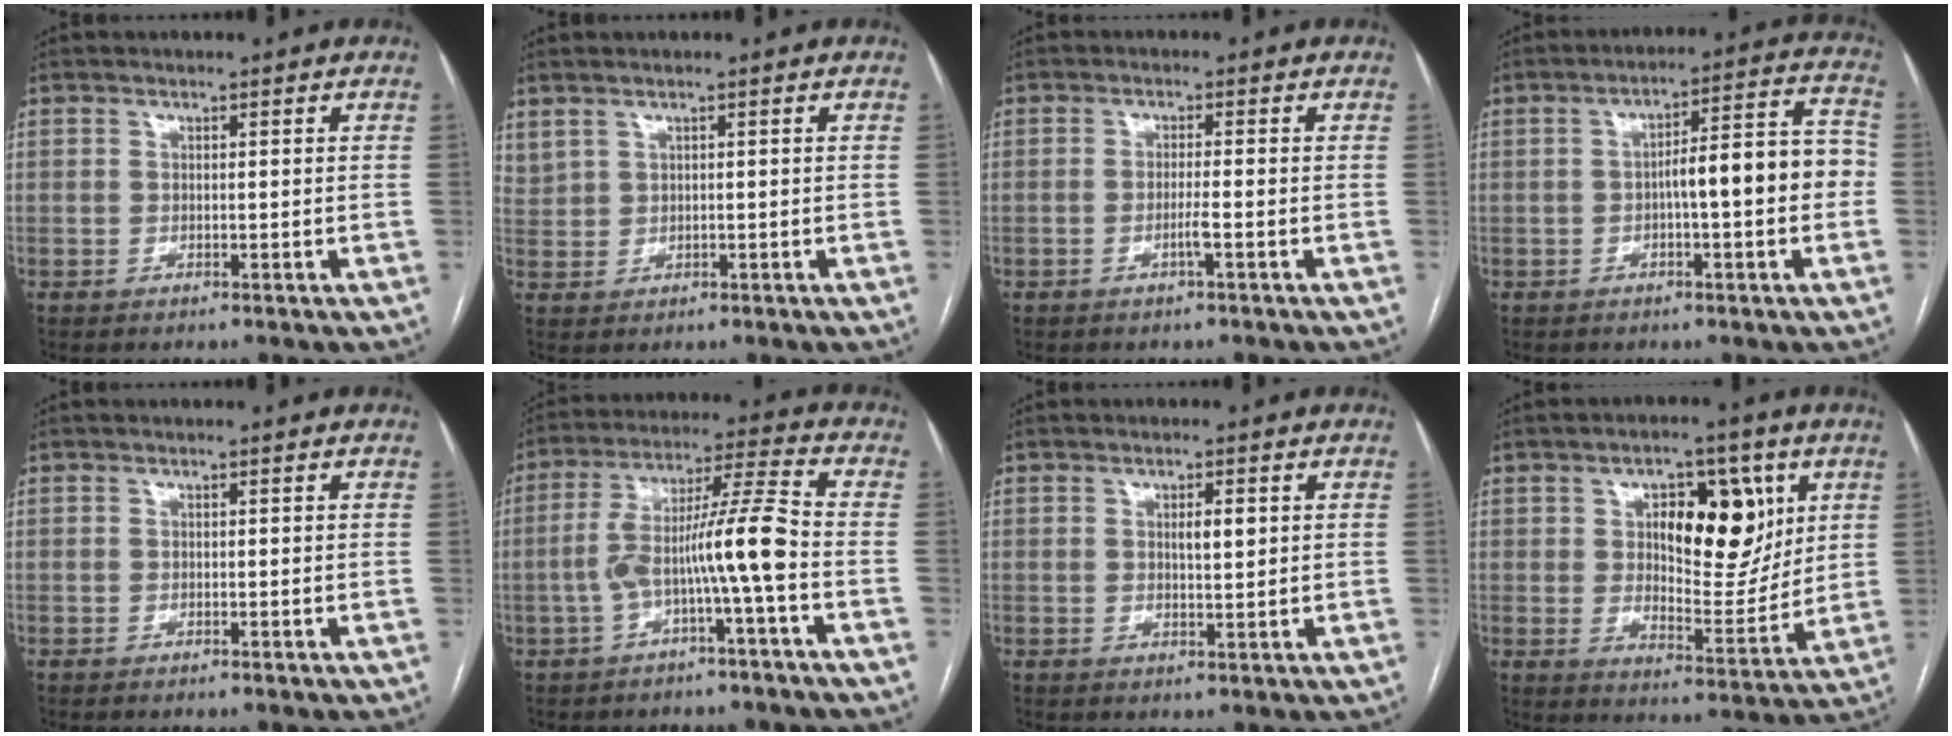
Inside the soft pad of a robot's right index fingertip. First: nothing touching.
{"total": 2.1, "force": [1.8, 1.1, 0.5], "torque": [-0.014, 0.006, 0.043]}
{"total": 2.1, "force": [-0.9, -0.3, 1.9], "torque": [-0.035, -0.002, -0.017]}
{"total": 10.2, "force": [-1.2, 1.9, 10.0], "torque": [-0.134, 0.041, -0.017]}
{"total": 0.0}
{"total": 10.6, "force": [-2.7, -0.4, 10.2], "torque": [-0.186, 0.034, -0.050]}
{"total": 2.6, "force": [0.7, 0.9, 2.4], "torque": [-0.035, -0.002, 0.013]}
{"total": 13.4, "force": [4.5, 5.9, 11.1], "torque": [-0.153, 0.009, 0.078]}